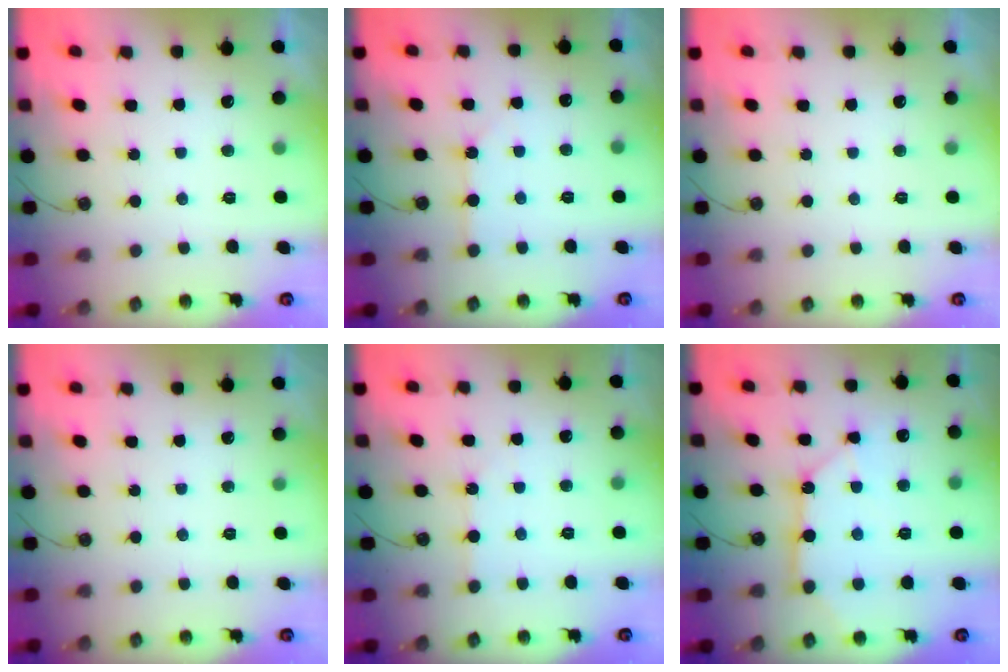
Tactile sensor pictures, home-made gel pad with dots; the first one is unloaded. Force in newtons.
{"total": 1.2, "press": 1.2, "slide": 0.2}
{"total": 0.0}
{"total": 0.0}
{"total": 0.9, "press": 0.8, "slide": 0.2}
{"total": 12.3, "press": 12.2, "slide": 1.6}